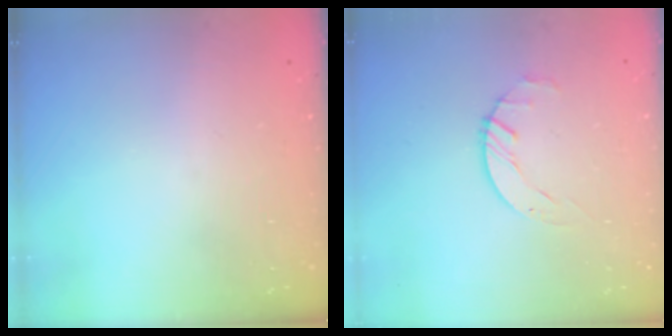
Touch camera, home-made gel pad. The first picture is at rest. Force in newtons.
{"total": 1.7, "press": 1.7, "slide": 0.3}